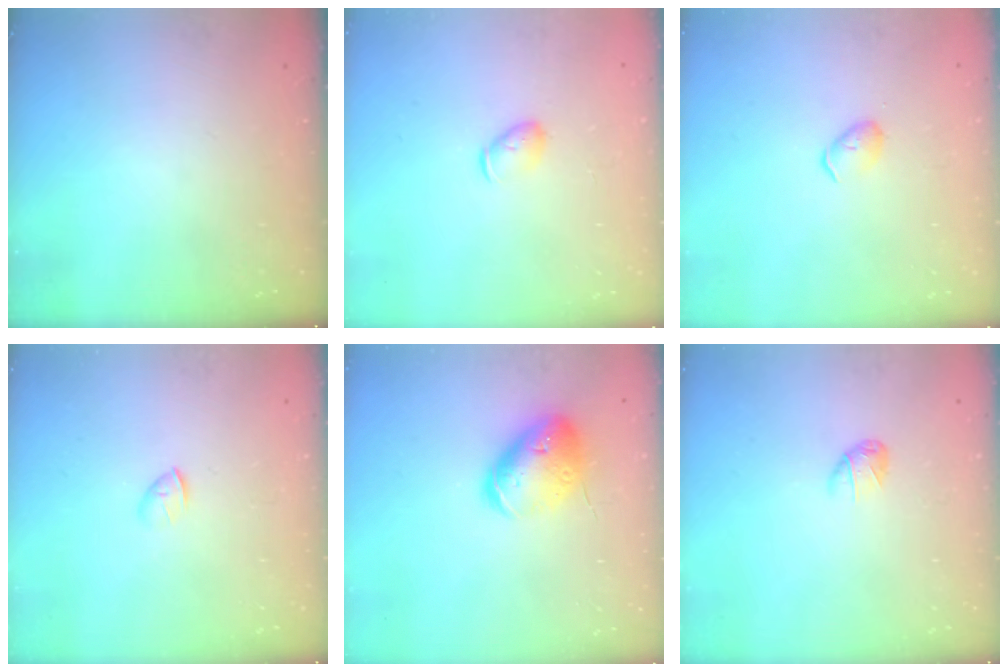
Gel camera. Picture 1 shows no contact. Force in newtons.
{"total": 4.7, "press": 4.6, "slide": 0.7}
{"total": 3.9, "press": 3.8, "slide": 0.7}
{"total": 1.7, "press": 1.6, "slide": 0.6}
{"total": 16.5, "press": 16.3, "slide": 2.7}
{"total": 5.8, "press": 5.5, "slide": 1.9}